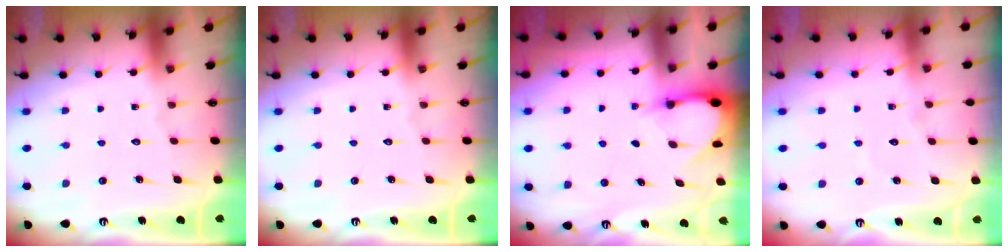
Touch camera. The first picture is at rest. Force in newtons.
{"total": 0.0}
{"total": 2.9, "press": 2.9, "slide": 0.3}
{"total": 2.6, "press": 2.6, "slide": 0.2}